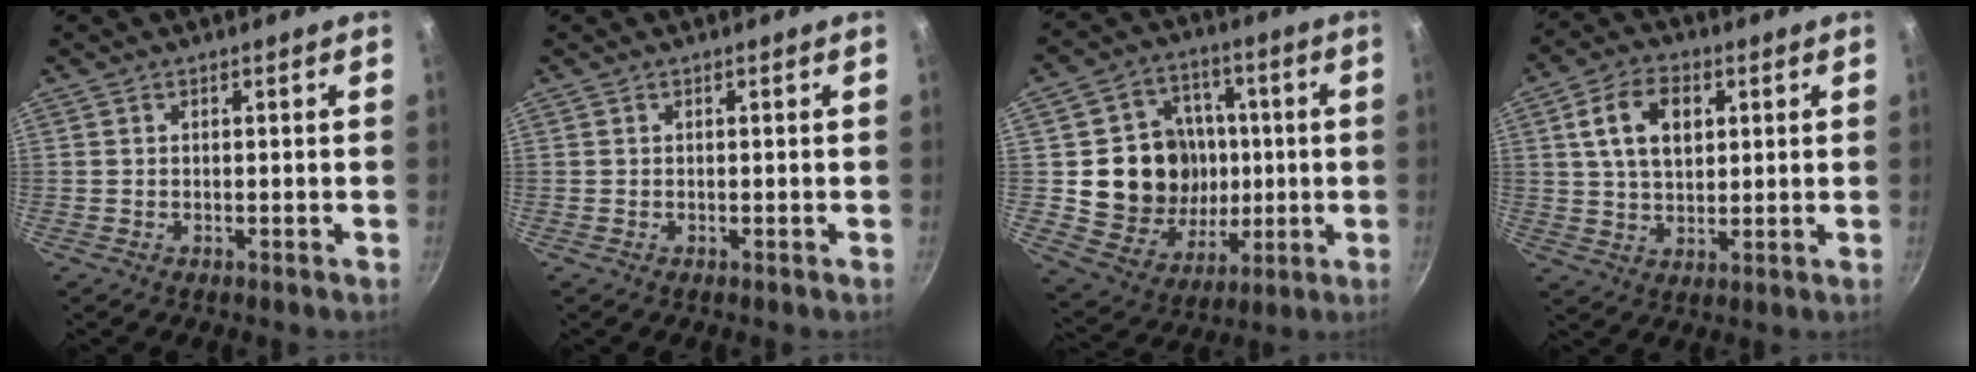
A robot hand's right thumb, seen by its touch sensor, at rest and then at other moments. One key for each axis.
{"total": 0.0}
{"total": 17.8, "fx": 0.7, "fy": 15.5, "fz": 8.6, "tx": -0.110, "ty": 0.008, "tz": 0.023}
{"total": 10.2, "fx": 2.8, "fy": 6.5, "fz": 7.3, "tx": -0.115, "ty": 0.002, "tz": 0.048}